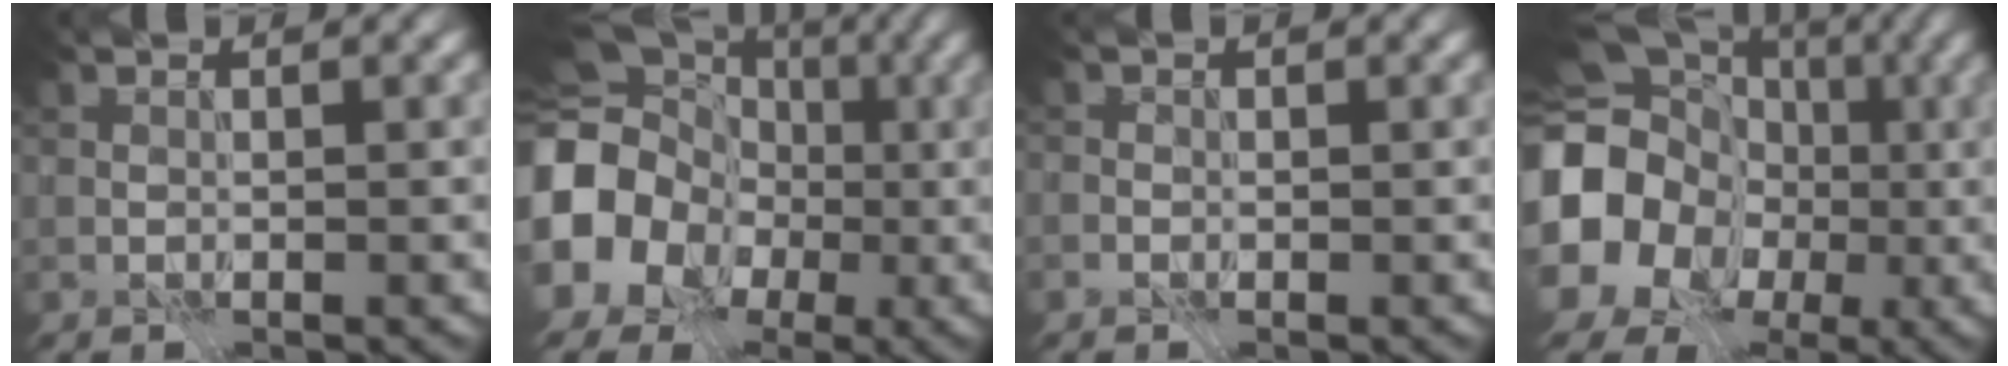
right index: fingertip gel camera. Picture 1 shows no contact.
{"total": 15.0, "force": [-1.9, 13.7, 5.8], "torque": [-0.152, -0.010, -0.067]}
{"total": 0.8, "force": [-0.3, 0.7, 0.2], "torque": [0.000, -0.003, -0.007]}
{"total": 19.4, "force": [-1.5, 18.0, 7.0], "torque": [-0.196, 0.001, -0.060]}